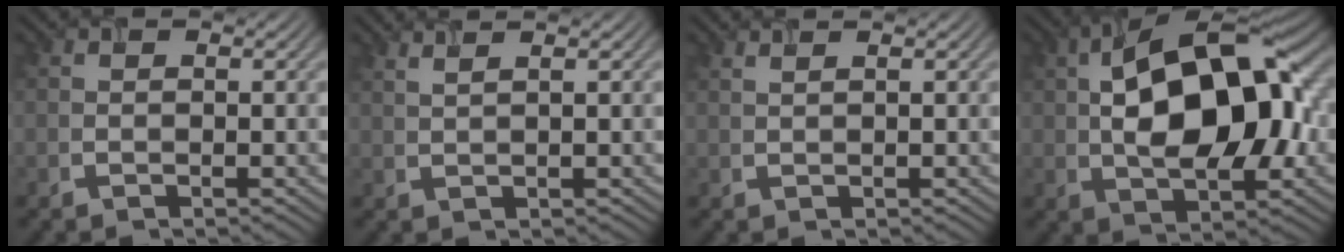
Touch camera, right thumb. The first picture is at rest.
{"total": 2.5, "force": [1.8, 0.6, 1.7], "torque": [-0.023, 0.006, 0.021]}
{"total": 1.5, "force": [1.1, 0.3, 0.9], "torque": [-0.016, 0.003, 0.014]}
{"total": 16.2, "force": [2.1, 8.7, 13.5], "torque": [-0.212, 0.022, 0.027]}